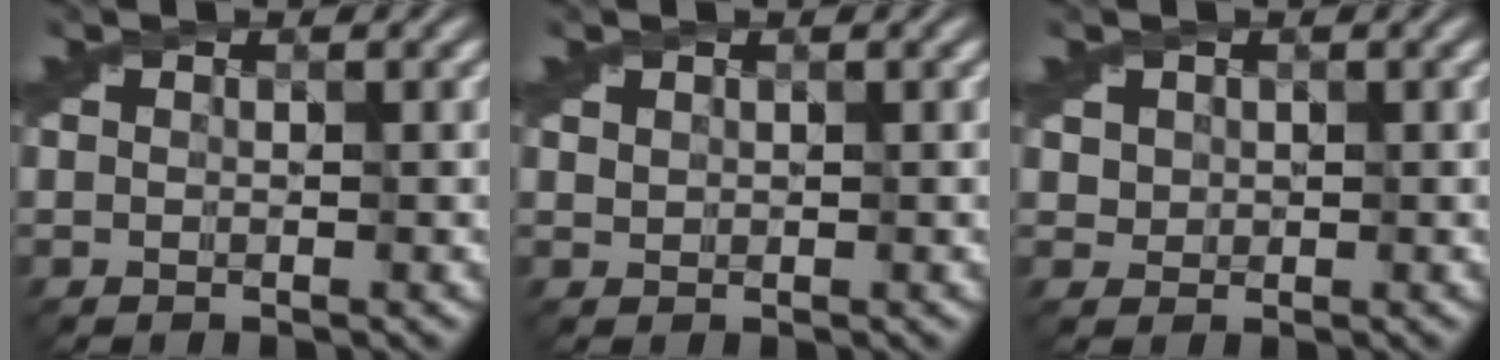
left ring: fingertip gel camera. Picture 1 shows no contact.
{"total": 0.6, "force": [0.4, 0.4, 0.3], "torque": [-0.008, 0.001, 0.009]}
{"total": 1.8, "force": [0.5, 1.5, 0.8], "torque": [-0.025, -0.005, 0.017]}